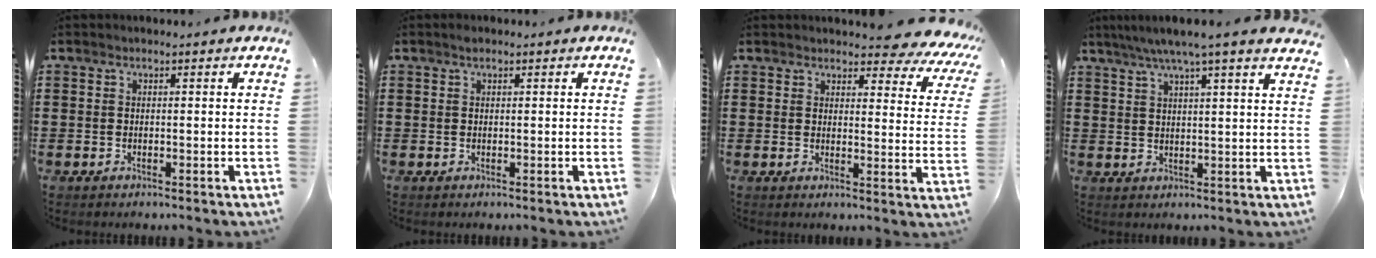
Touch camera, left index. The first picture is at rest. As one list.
[{"total": 0.8, "force": [0.5, 0.3, 0.5], "torque": [-0.011, 0.004, 0.009]}, {"total": 4.7, "force": [4.3, 1.0, 1.6], "torque": [-0.034, -0.025, 0.073]}, {"total": 5.2, "force": [4.1, -0.5, 3.2], "torque": [-0.074, -0.013, 0.069]}]